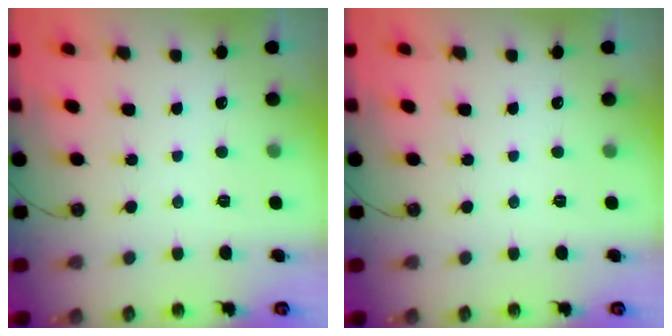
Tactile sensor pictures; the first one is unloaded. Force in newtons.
{"total": 0.0}